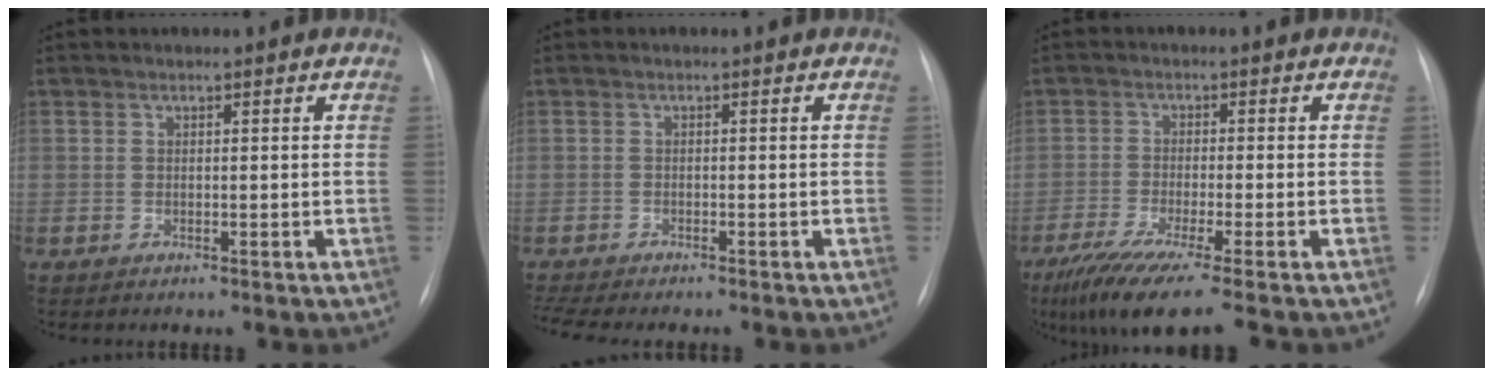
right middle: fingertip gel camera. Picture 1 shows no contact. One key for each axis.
{"total": 5.9, "fx": -5.2, "fy": 0.5, "fz": 2.8, "tx": -0.050, "ty": -0.008, "tz": -0.079}
{"total": 9.7, "fx": -7.1, "fy": -0.4, "fz": 6.5, "tx": -0.113, "ty": -0.033, "tz": -0.117}